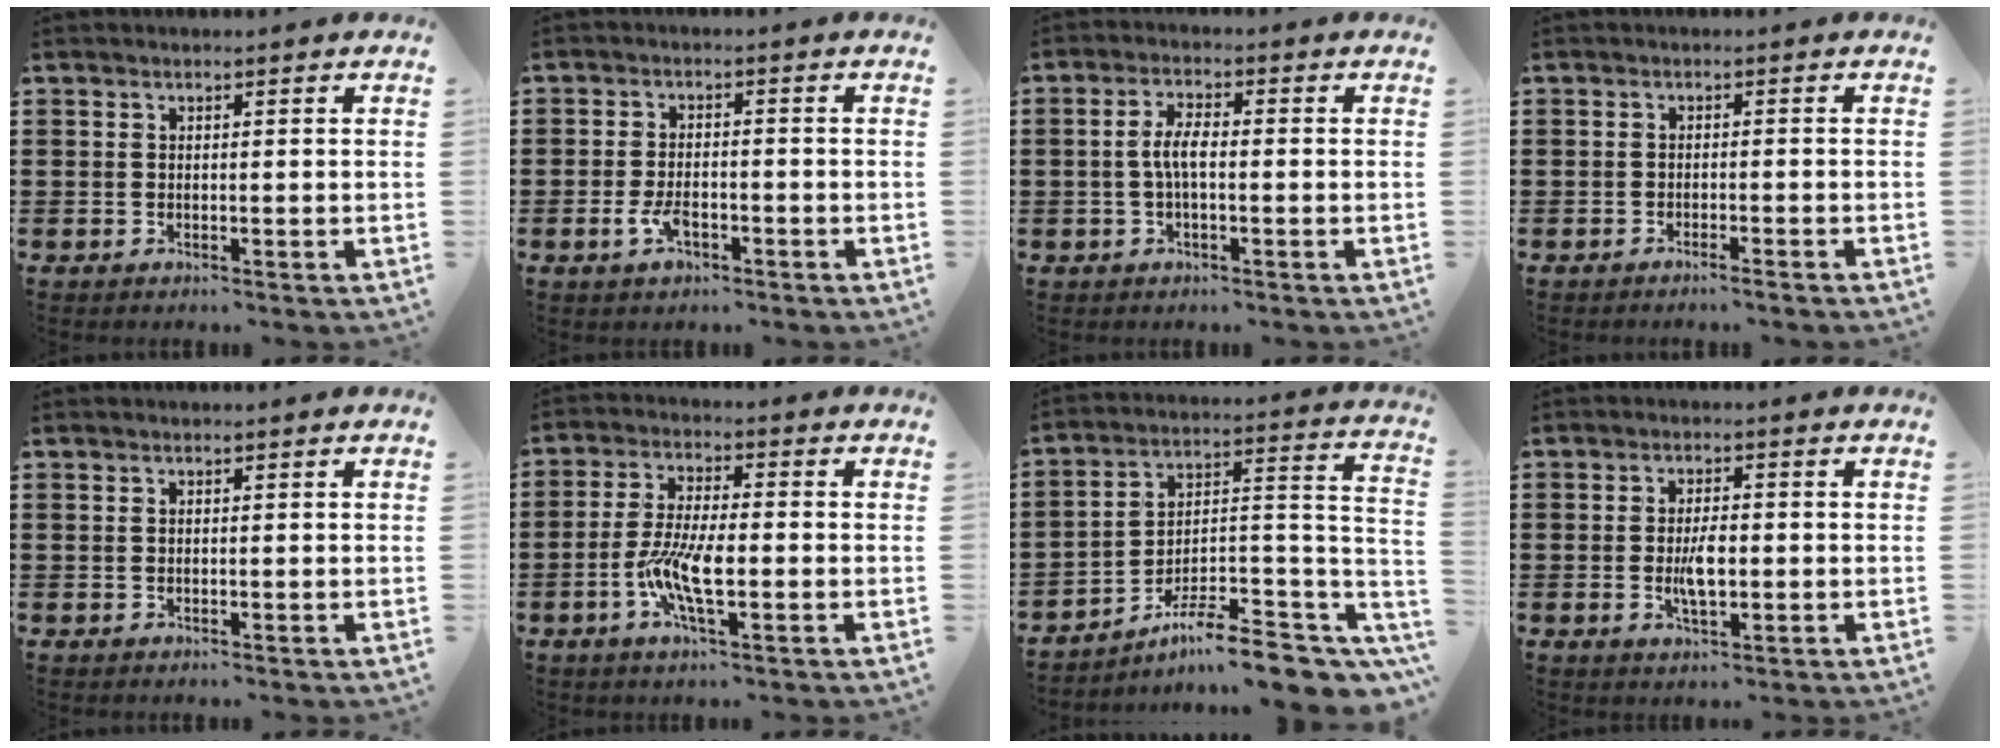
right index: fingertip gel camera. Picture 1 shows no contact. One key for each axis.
{"total": 3.7, "fx": -1.5, "fy": 1.8, "fz": 2.8, "tx": -0.066, "ty": -0.004, "tz": -0.030}
{"total": 4.4, "fx": -0.7, "fy": 1.5, "fz": 4.1, "tx": -0.094, "ty": -0.001, "tz": -0.020}
{"total": 1.2, "fx": -1.1, "fy": -0.2, "fz": 0.4, "tx": -0.008, "ty": 0.000, "tz": -0.022}
{"total": 0.0}
{"total": 8.0, "fx": -2.3, "fy": 2.4, "fz": 7.3, "tx": -0.163, "ty": -0.012, "tz": -0.047}
{"total": 10.0, "fx": -7.6, "fy": 2.4, "fz": 6.0, "tx": -0.094, "ty": 0.009, "tz": -0.140}
{"total": 4.5, "fx": -0.4, "fy": 1.7, "fz": 4.1, "tx": -0.081, "ty": -0.001, "tz": -0.010}